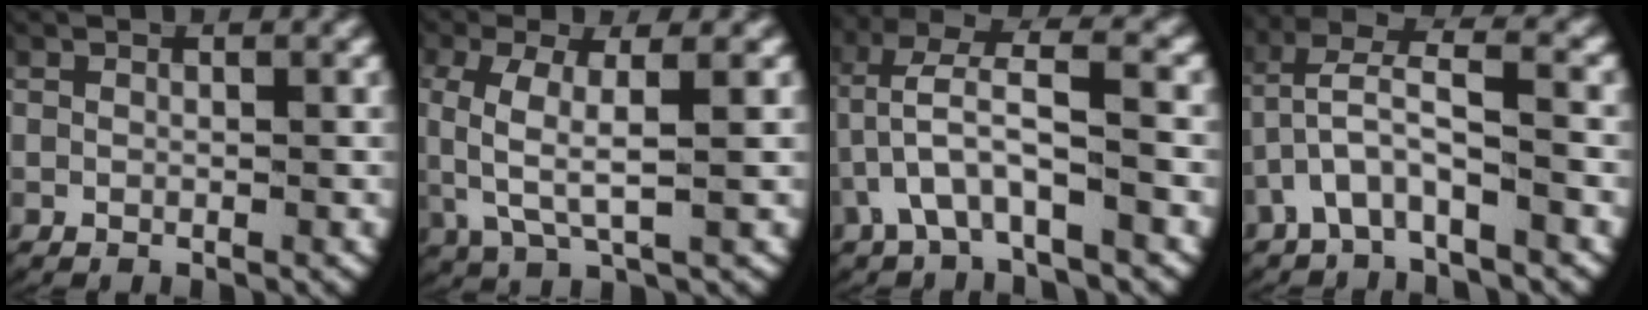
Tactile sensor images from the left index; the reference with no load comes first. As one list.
[{"total": 4.9, "force": [0.4, 1.9, 4.5], "torque": [-0.106, -0.010, 0.019]}, {"total": 5.0, "force": [0.8, 2.3, 4.3], "torque": [-0.088, 0.006, 0.014]}, {"total": 4.0, "force": [0.3, 1.9, 3.5], "torque": [-0.060, 0.001, 0.007]}]